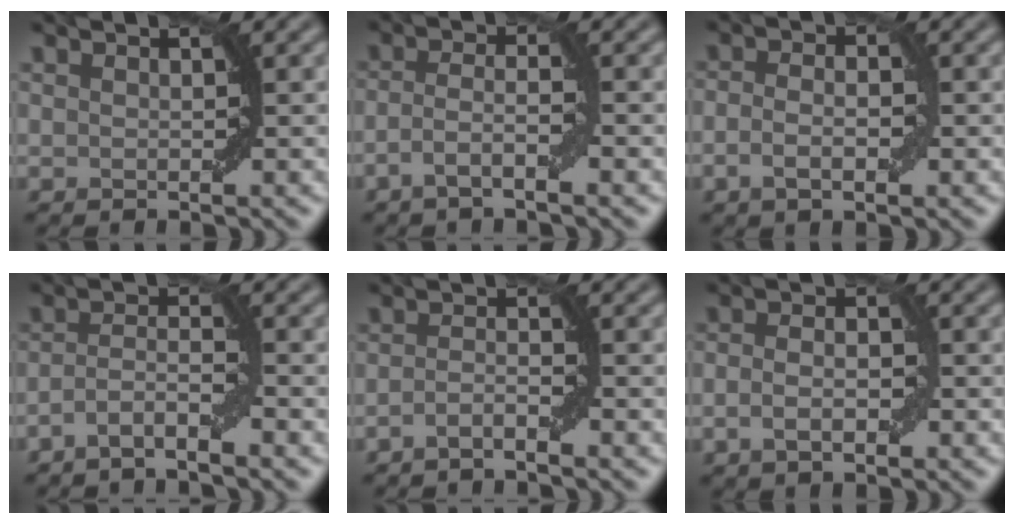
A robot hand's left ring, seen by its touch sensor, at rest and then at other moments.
{"total": 2.5, "force": [-1.3, 0.3, 2.1], "torque": [-0.043, 0.008, -0.034]}
{"total": 2.7, "force": [-0.7, 1.3, 2.3], "torque": [-0.039, 0.000, -0.014]}
{"total": 2.7, "force": [-1.7, 0.3, 2.0], "torque": [-0.040, 0.007, -0.042]}
{"total": 1.6, "force": [-1.0, 0.2, 1.3], "torque": [-0.025, 0.006, -0.023]}
{"total": 3.0, "force": [-0.7, 1.5, 2.5], "torque": [-0.043, 0.000, -0.014]}